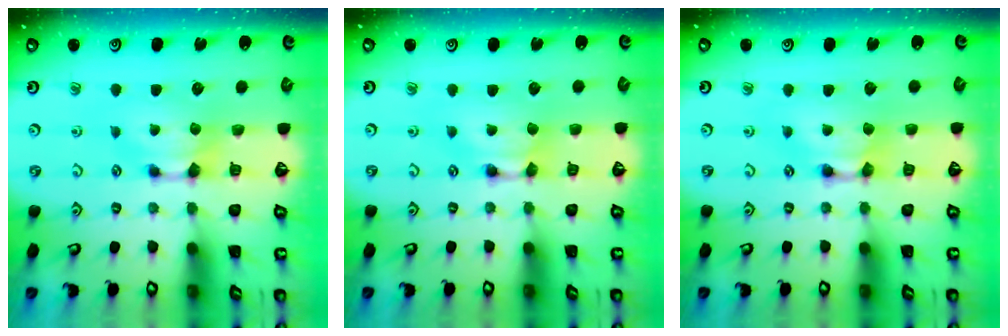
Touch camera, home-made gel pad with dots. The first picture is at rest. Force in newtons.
{"total": 1.6, "press": 1.6, "slide": 0.2}
{"total": 1.8, "press": 1.8, "slide": 0.2}